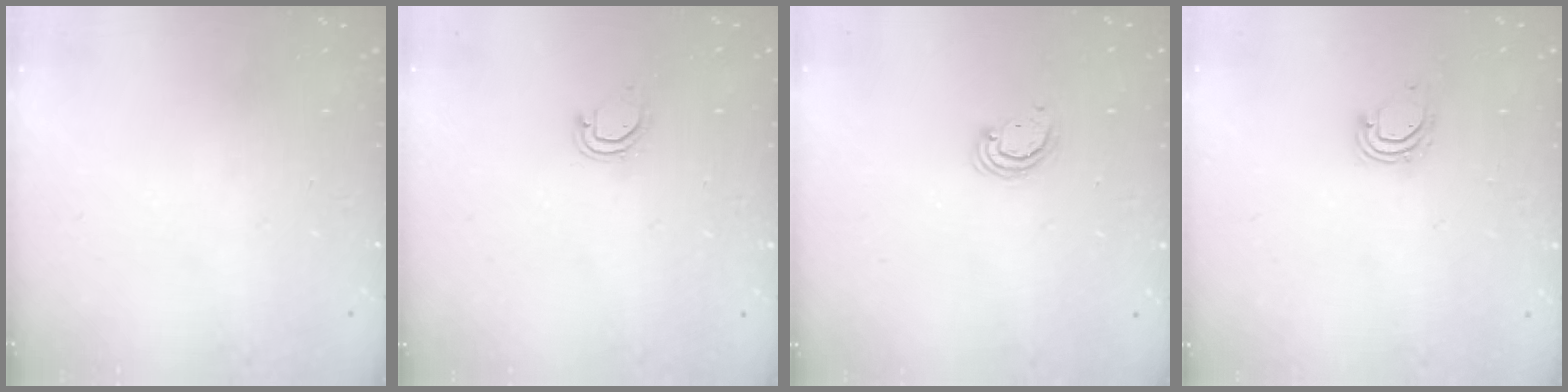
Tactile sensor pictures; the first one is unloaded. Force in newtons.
{"total": 4.7, "press": 4.7, "slide": 0.2}
{"total": 3.0, "press": 2.9, "slide": 0.3}
{"total": 4.9, "press": 4.9, "slide": 0.4}